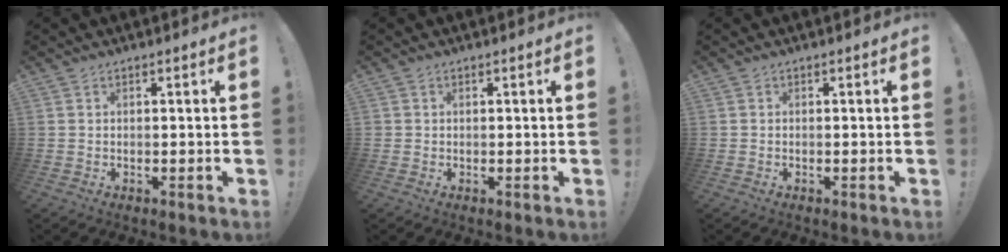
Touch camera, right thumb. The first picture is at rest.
{"total": 0.7, "force": [0.2, 0.6, -0.2], "torque": [0.004, 0.002, 0.005]}
{"total": 0.0}